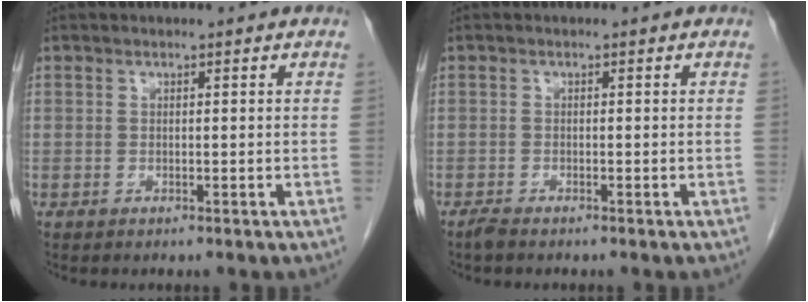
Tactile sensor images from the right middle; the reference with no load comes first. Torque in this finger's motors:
{"motor_torque": [0.17, -0.08, 0.01, 0.01]}